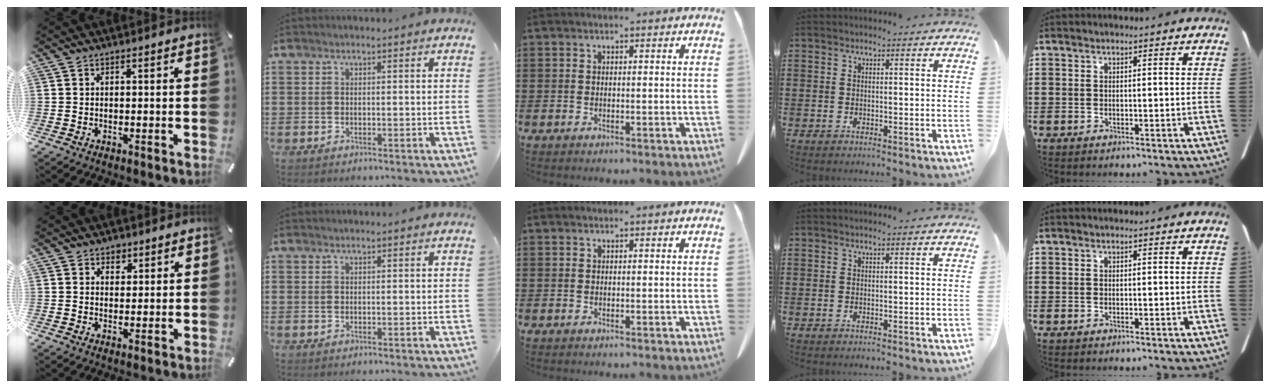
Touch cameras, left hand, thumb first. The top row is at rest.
{"thumb": {"total": 2.4, "force": [1.3, 1.9, 0.4], "torque": [0.005, -0.003, 0.021]}}